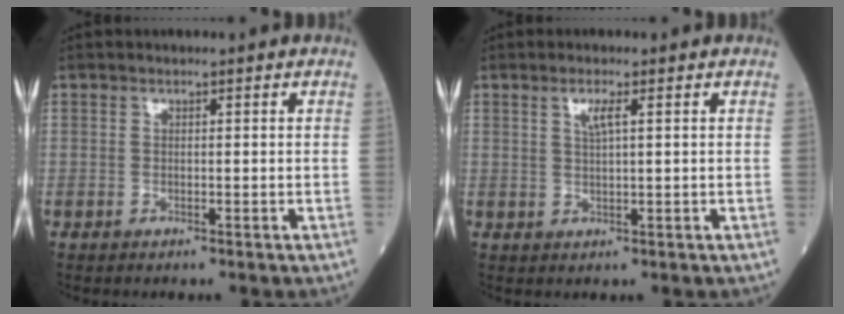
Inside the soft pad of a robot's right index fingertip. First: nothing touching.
{"total": 2.2, "force": [1.0, 0.1, 2.0], "torque": [-0.043, 0.002, 0.018]}